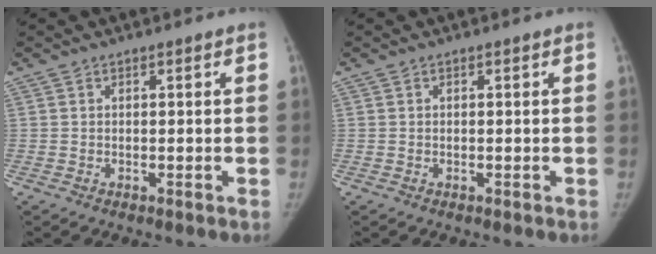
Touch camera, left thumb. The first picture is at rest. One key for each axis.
{"total": 0.0}